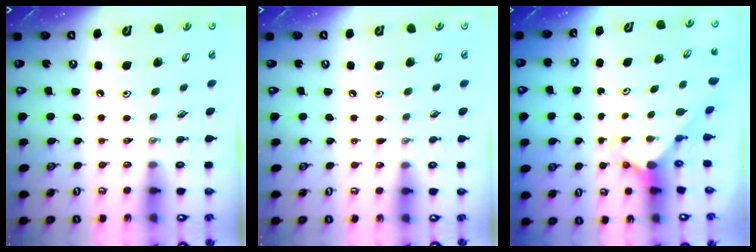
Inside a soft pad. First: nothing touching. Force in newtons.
{"total": 3.5, "press": 3.5, "slide": 0.4}
{"total": 2.8, "press": 2.8, "slide": 0.3}